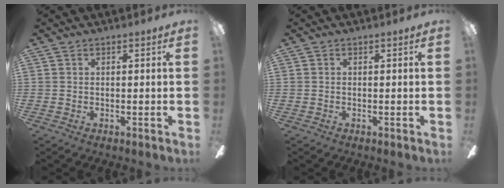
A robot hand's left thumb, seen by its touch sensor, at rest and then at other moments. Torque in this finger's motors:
{"motor_torque": [-0.05, -0.06, 0.12, -0.18, 0.00]}